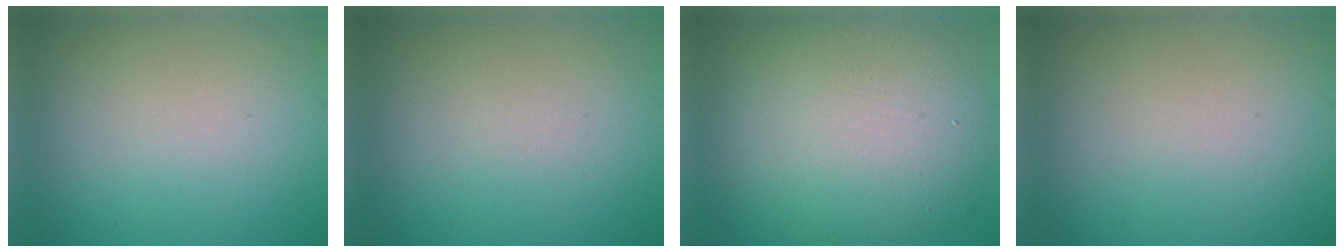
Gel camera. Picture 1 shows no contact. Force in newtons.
{"total": 0.0}
{"total": 11.3, "press": 11.2, "slide": 0.8}
{"total": 0.0}